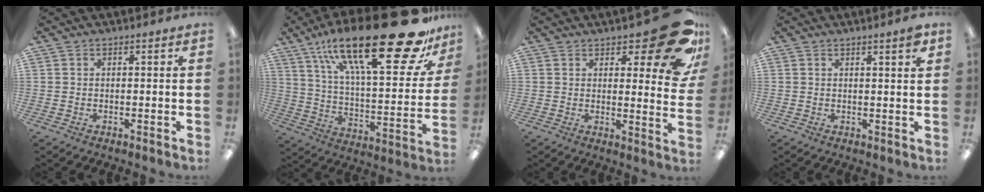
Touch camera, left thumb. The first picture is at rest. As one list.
[{"total": 33.5, "force": [19.5, 10.2, 25.3], "torque": [-0.403, -0.116, 0.315]}, {"total": 17.2, "force": [10.0, 6.0, 12.7], "torque": [-0.156, -0.066, 0.164]}, {"total": 2.7, "force": [1.8, 0.0, 2.0], "torque": [-0.035, -0.003, 0.029]}]